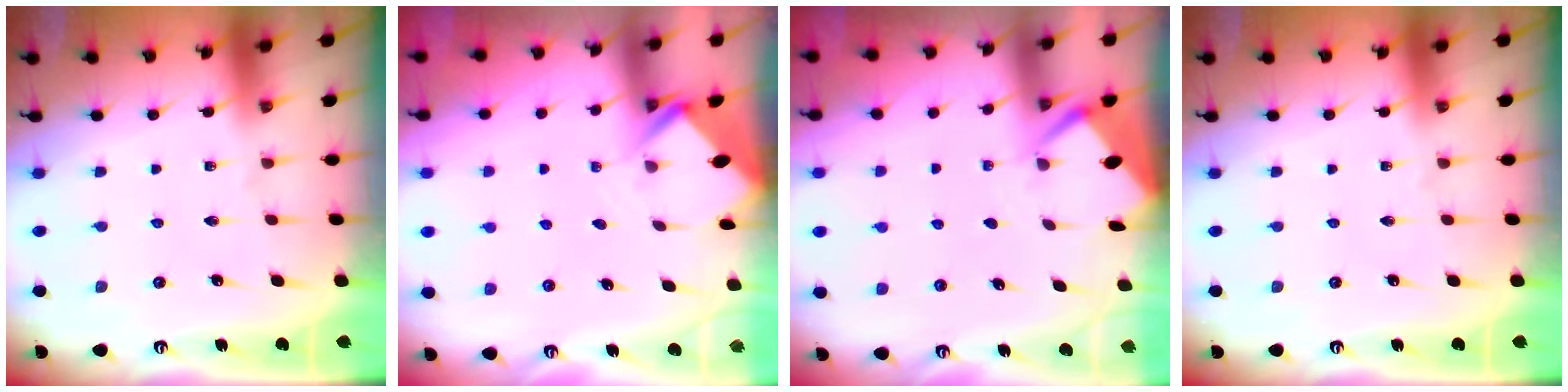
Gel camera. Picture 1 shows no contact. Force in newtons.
{"total": 2.7, "press": 2.7, "slide": 0.2}
{"total": 2.7, "press": 2.6, "slide": 0.3}
{"total": 0.0}